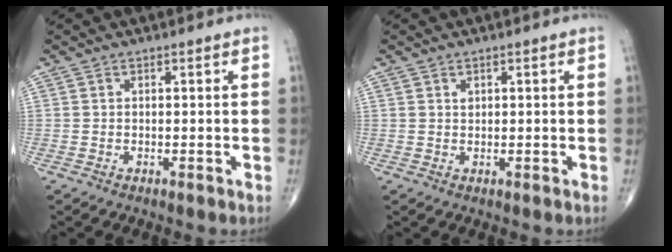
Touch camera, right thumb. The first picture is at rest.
{"total": 0.8, "force": [0.5, 0.5, 0.4], "torque": [-0.004, -0.002, 0.009]}